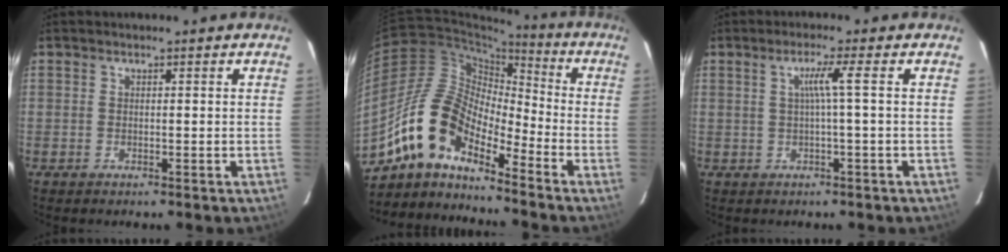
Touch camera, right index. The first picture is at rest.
{"total": 13.3, "force": [-10.0, 5.1, 7.2], "torque": [-0.122, 0.012, -0.206]}
{"total": 3.2, "force": [0.1, -1.1, 3.0], "torque": [-0.055, -0.002, 0.003]}